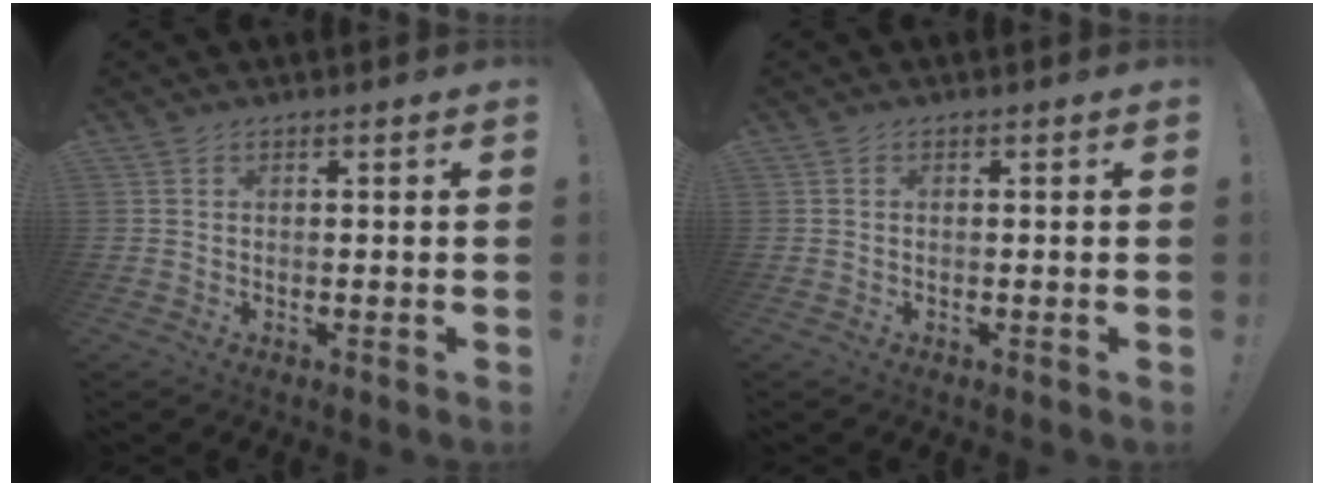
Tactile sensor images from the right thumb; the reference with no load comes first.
{"total": 0.0}